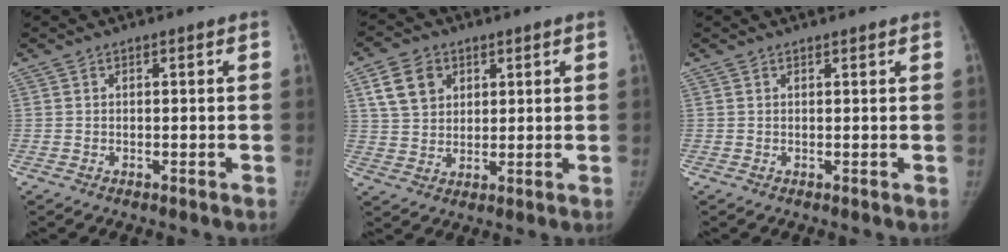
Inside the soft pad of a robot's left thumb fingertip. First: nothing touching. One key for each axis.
{"total": 7.9, "fx": 3.4, "fy": 5.9, "fz": 3.9, "tx": -0.048, "ty": -0.009, "tz": 0.066}
{"total": 1.4, "fx": 1.3, "fy": 0.1, "fz": 0.5, "tx": 0.000, "ty": 0.005, "tz": 0.021}